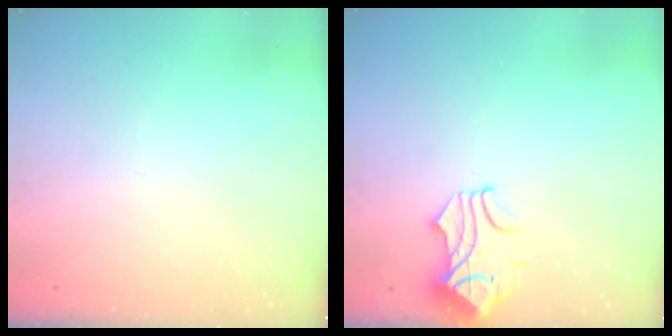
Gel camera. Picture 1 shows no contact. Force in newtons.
{"total": 1.4, "press": 0.9, "slide": 1.1}